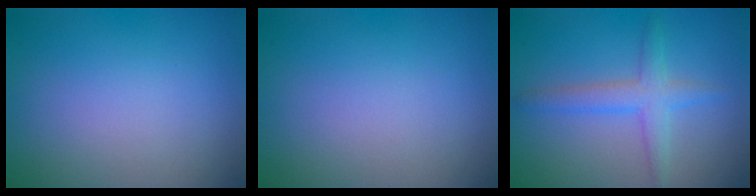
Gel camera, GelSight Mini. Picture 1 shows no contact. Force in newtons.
{"total": 0.0}
{"total": 2.7, "press": 2.7, "slide": 0.2}